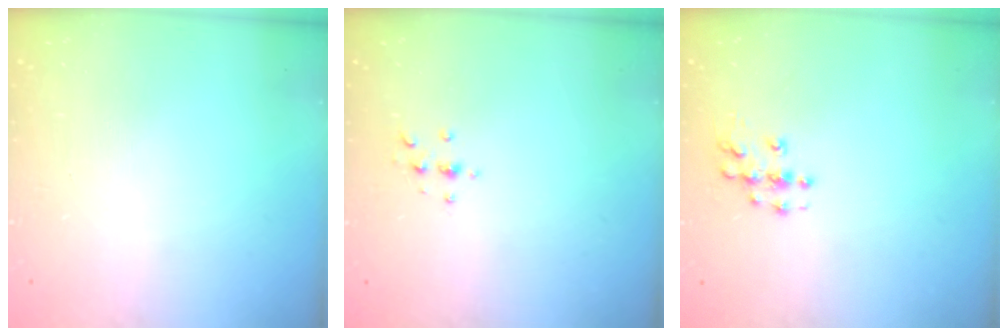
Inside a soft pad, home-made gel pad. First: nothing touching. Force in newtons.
{"total": 2.3, "press": 2.3, "slide": 0.2}
{"total": 6.1, "press": 6.1, "slide": 0.3}